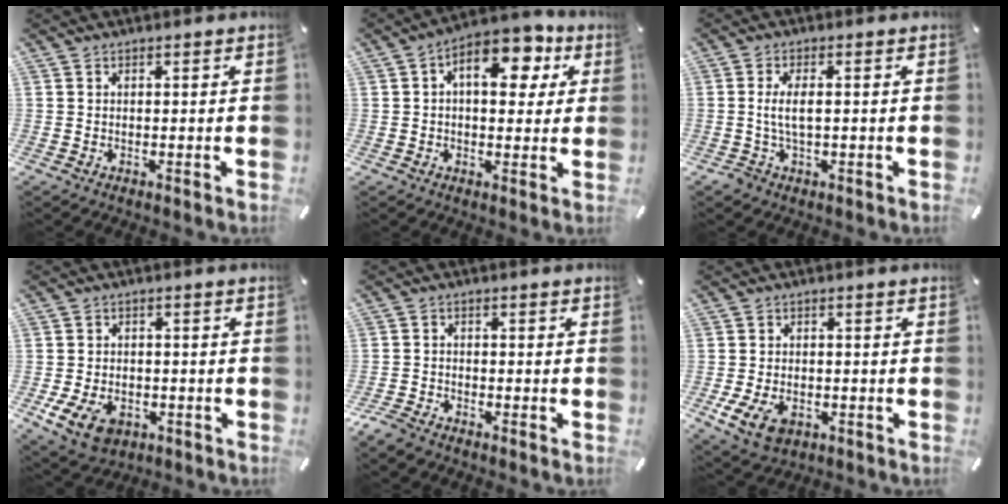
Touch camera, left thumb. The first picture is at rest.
{"total": 11.0, "force": [3.9, 6.3, 8.1], "torque": [-0.106, -0.013, 0.063]}
{"total": 4.7, "force": [0.0, 2.3, 4.2], "torque": [-0.090, 0.003, -0.004]}
{"total": 7.8, "force": [-3.3, 5.7, 4.1], "torque": [-0.086, 0.010, -0.060]}
{"total": 3.3, "force": [-2.9, 1.4, 0.5], "torque": [-0.027, 0.012, -0.062]}
{"total": 6.6, "force": [-2.5, 4.9, 3.6], "torque": [-0.081, 0.004, -0.048]}